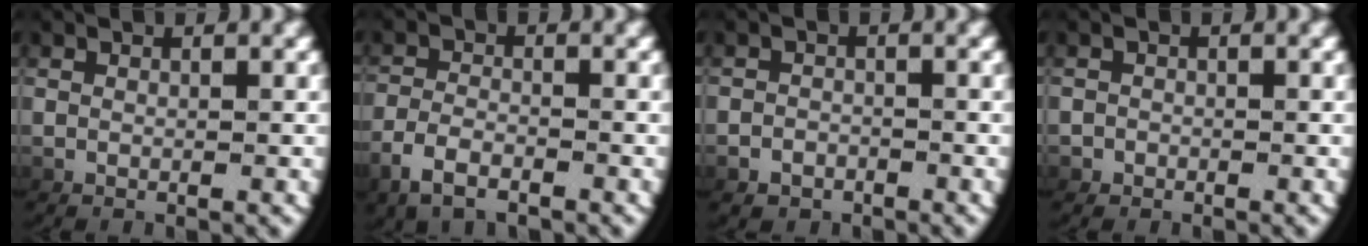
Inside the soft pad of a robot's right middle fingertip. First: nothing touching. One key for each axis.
{"total": 2.6, "fx": -1.9, "fy": 0.9, "fz": 1.5, "tx": -0.037, "ty": -0.004, "tz": -0.029}
{"total": 1.7, "fx": -1.4, "fy": 1.0, "fz": -0.1, "tx": 0.003, "ty": -0.006, "tz": -0.022}
{"total": 0.9, "fx": -0.6, "fy": 0.5, "fz": -0.3, "tx": 0.005, "ty": -0.005, "tz": -0.009}